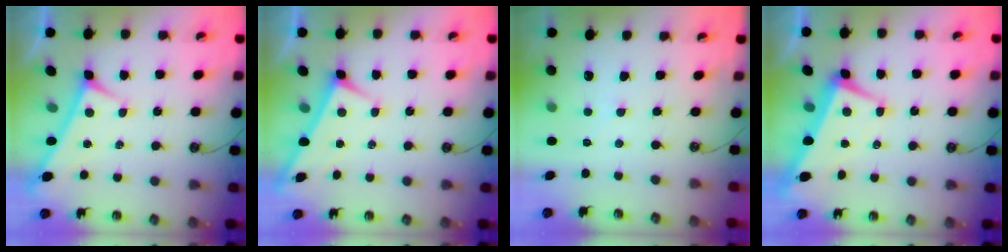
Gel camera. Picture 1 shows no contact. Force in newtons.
{"total": 1.3, "press": 1.3, "slide": 0.5}
{"total": 0.5, "press": 0.2, "slide": 0.5}
{"total": 1.9, "press": 1.5, "slide": 1.2}